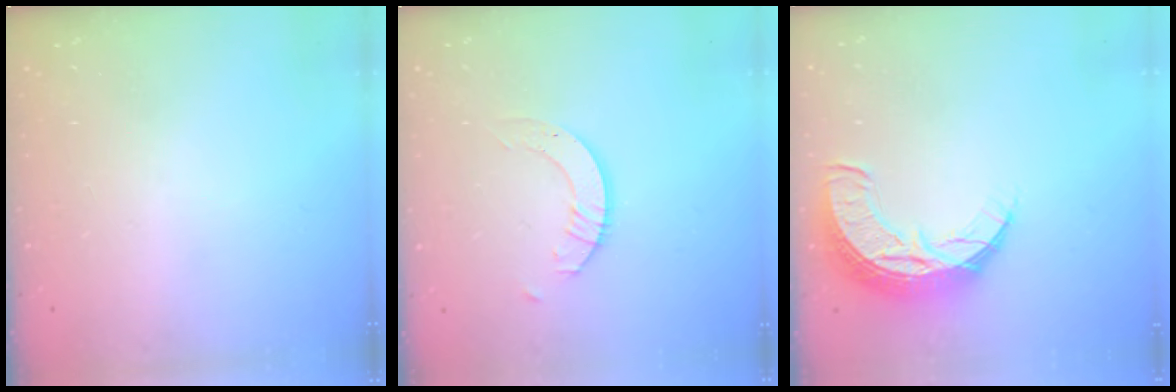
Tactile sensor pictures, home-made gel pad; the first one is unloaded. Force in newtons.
{"total": 3.5, "press": 3.5, "slide": 0.1}
{"total": 11.5, "press": 11.5, "slide": 0.9}